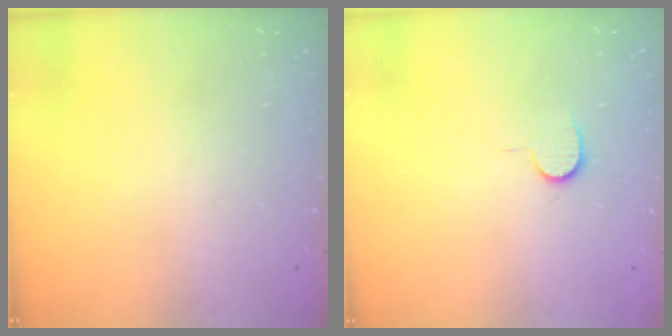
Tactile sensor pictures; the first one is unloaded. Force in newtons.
{"total": 4.0, "press": 4.0, "slide": 0.4}